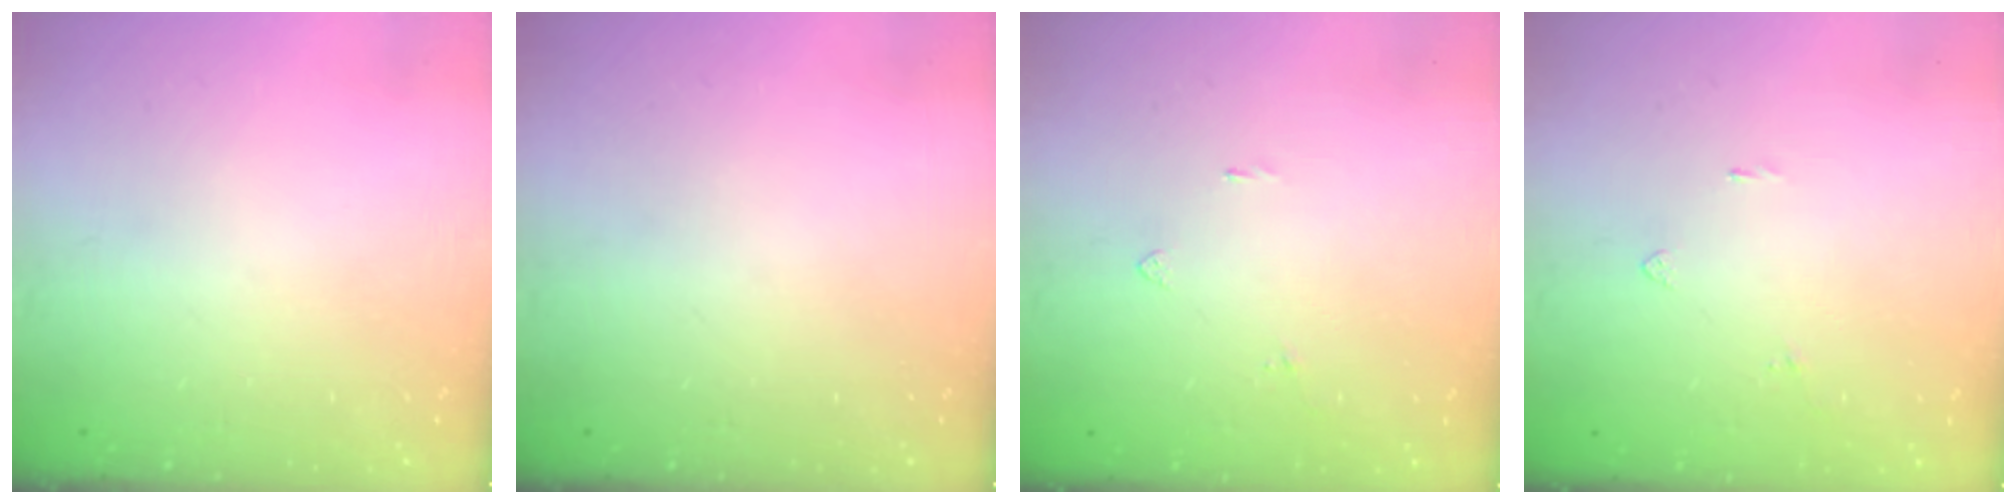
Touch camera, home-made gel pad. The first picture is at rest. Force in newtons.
{"total": 0.0}
{"total": 2.0, "press": 2.0, "slide": 0.5}
{"total": 2.0, "press": 2.0, "slide": 0.5}